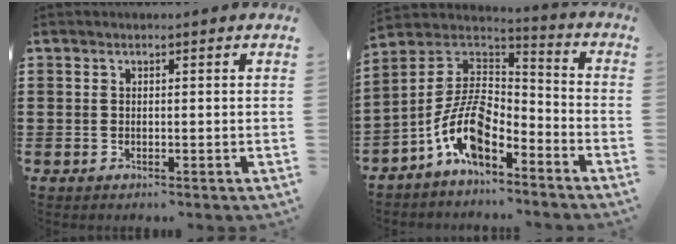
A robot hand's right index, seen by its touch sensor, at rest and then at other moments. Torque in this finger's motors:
{"motor_torque": [2.14, 0.00, 1.05, 0.20]}